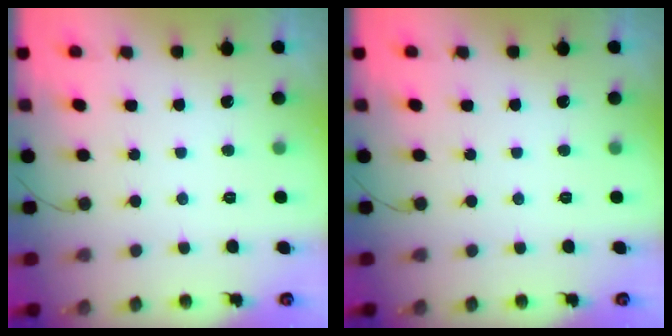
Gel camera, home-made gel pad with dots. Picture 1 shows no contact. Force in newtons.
{"total": 0.0}